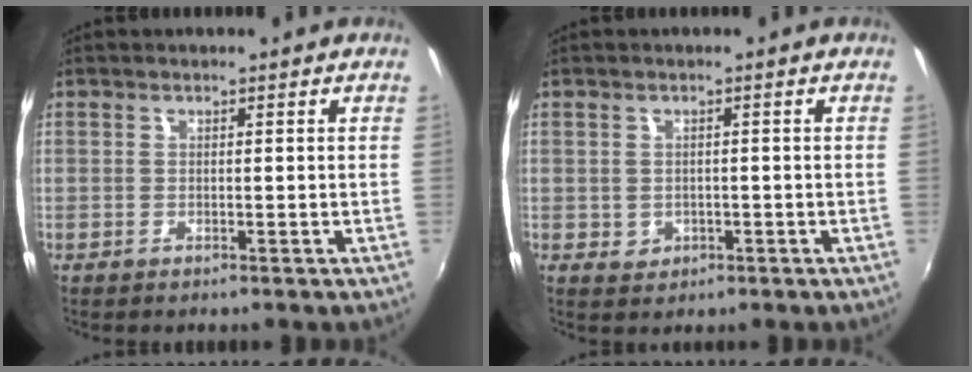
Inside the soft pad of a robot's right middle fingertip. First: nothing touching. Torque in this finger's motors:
{"motor_torque": [0.28, -0.21, 0.02, 0.00]}